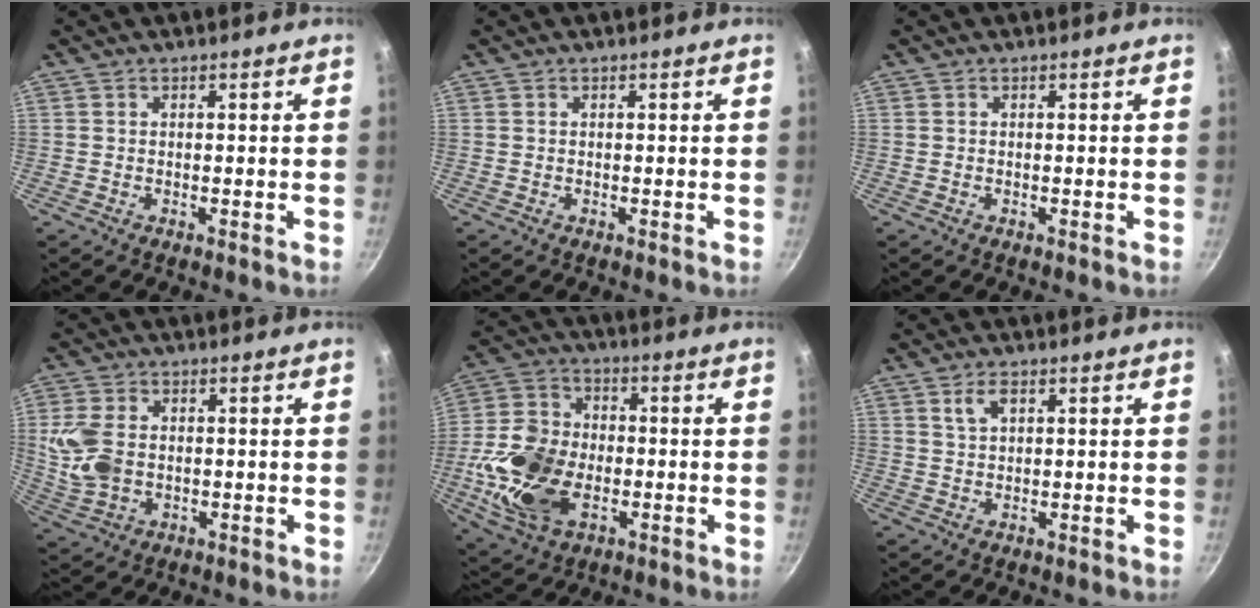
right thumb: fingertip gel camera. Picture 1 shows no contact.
{"total": 0.0}
{"total": 0.0}
{"total": 9.0, "force": [0.3, 6.2, 6.6], "torque": [-0.145, 0.000, 0.014]}
{"total": 17.5, "force": [-3.8, 11.4, 12.6], "torque": [-0.240, 0.010, -0.067]}
{"total": 2.8, "force": [1.4, 1.4, 2.0], "torque": [-0.037, -0.001, 0.031]}